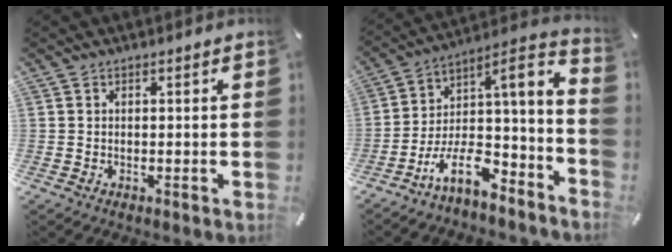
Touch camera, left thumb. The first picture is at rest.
{"total": 10.7, "force": [-5.7, 3.4, 8.4], "torque": [-0.142, 0.004, -0.108]}